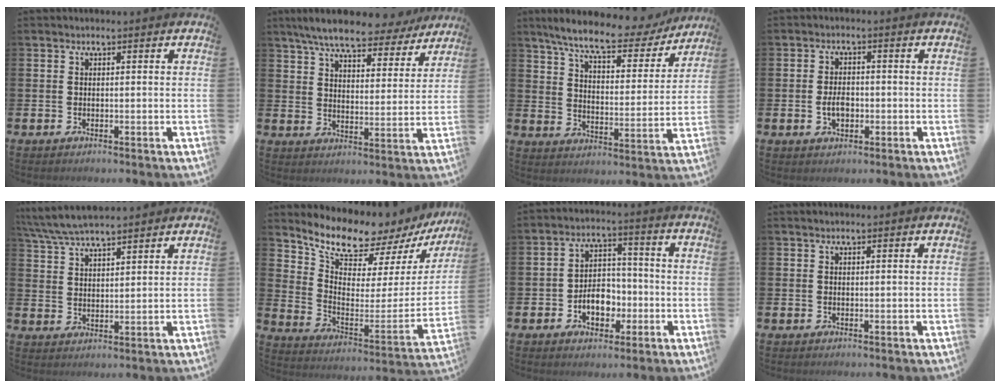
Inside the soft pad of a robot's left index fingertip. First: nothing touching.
{"total": 8.0, "force": [7.3, 1.4, 3.1], "torque": [-0.086, -0.035, 0.128]}
{"total": 8.8, "force": [7.8, 1.6, 3.9], "torque": [-0.105, -0.048, 0.131]}
{"total": 3.0, "force": [-0.5, 1.9, 2.3], "torque": [-0.024, -0.004, -0.015]}
{"total": 6.2, "force": [5.9, 0.7, 1.7], "torque": [-0.058, -0.019, 0.109]}
{"total": 9.7, "force": [9.1, 2.8, 1.9], "torque": [-0.079, -0.083, 0.155]}
{"total": 5.7, "force": [-2.0, 4.0, 3.5], "torque": [-0.046, 0.006, -0.044]}
{"total": 0.6, "force": [0.5, 0.0, 0.3], "torque": [-0.003, 0.002, 0.008]}